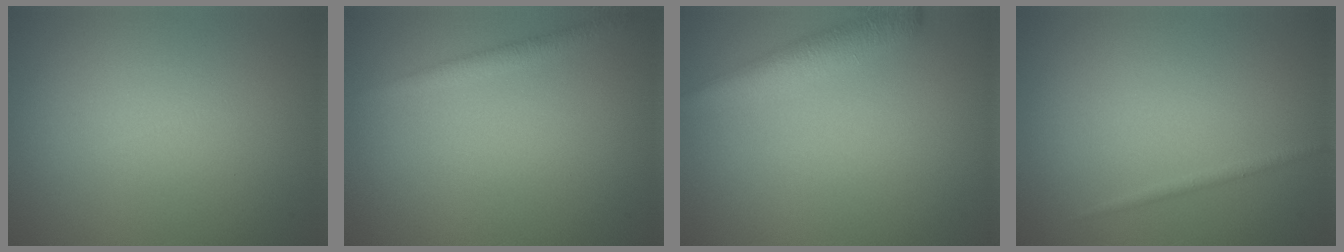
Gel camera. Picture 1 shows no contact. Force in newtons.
{"total": 1.6, "press": 1.6, "slide": 0.0}
{"total": 3.7, "press": 3.7, "slide": 0.1}
{"total": 0.7, "press": 0.7, "slide": 0.1}